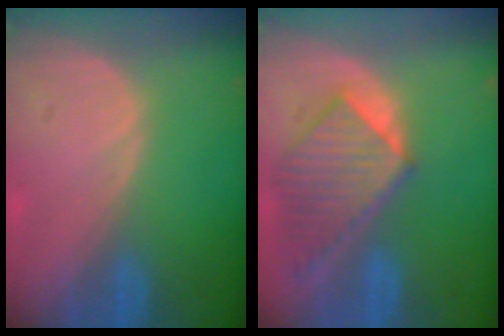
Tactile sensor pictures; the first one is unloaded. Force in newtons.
{"total": 8.2, "press": 7.5, "slide": 3.2}